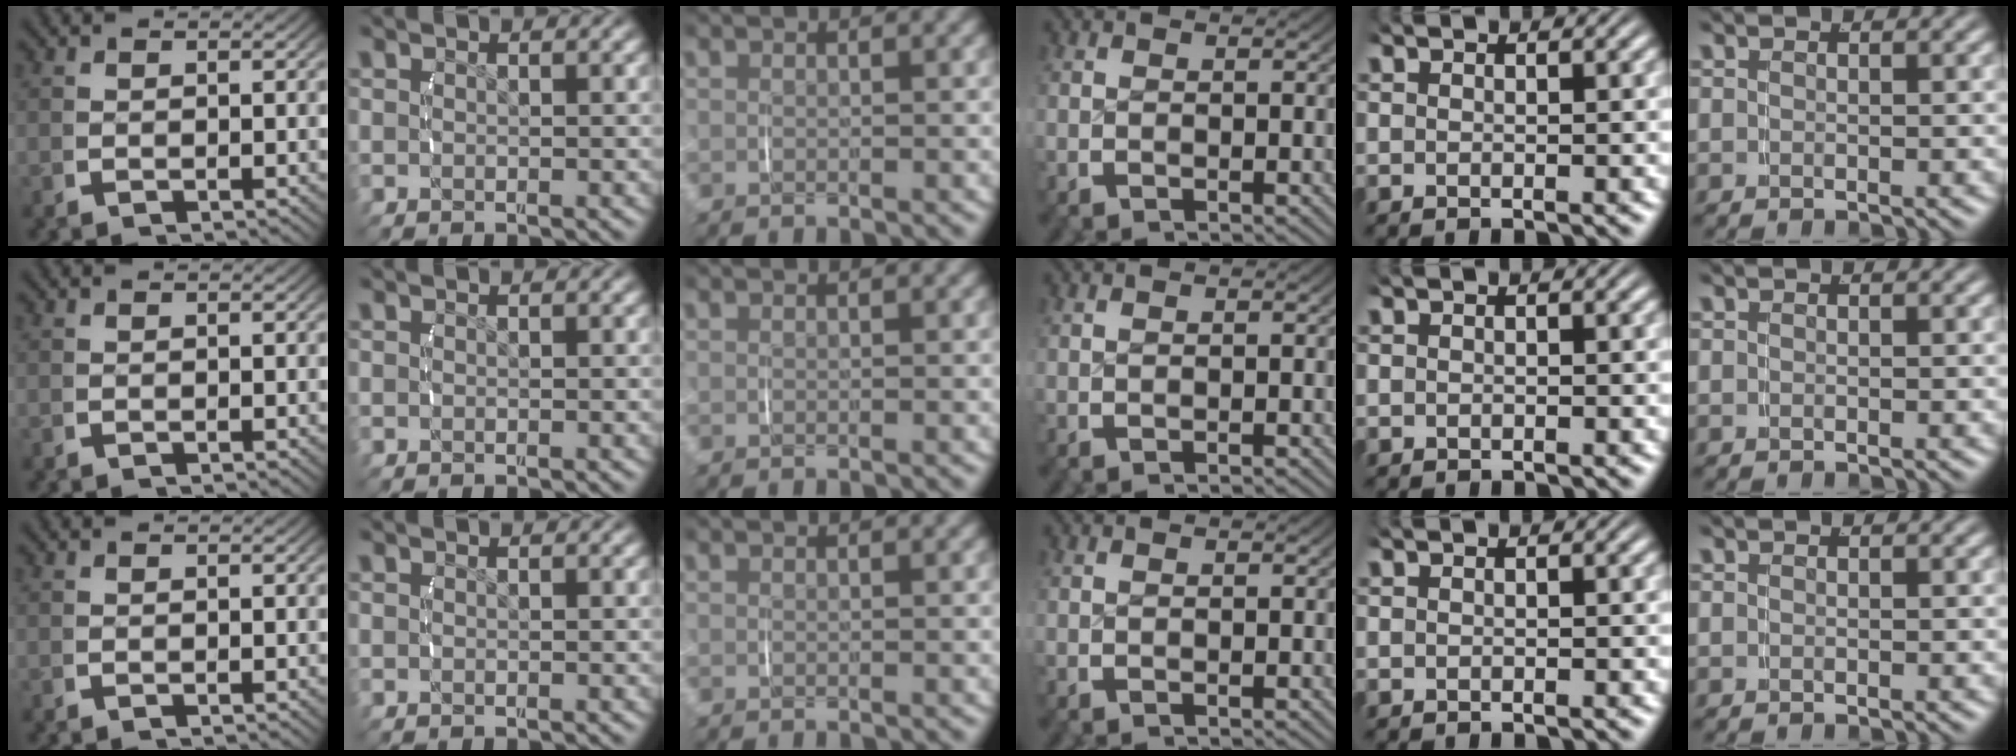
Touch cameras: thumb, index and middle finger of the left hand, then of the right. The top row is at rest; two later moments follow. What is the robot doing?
{"motion": "lift_and_place", "object": "napkin"}